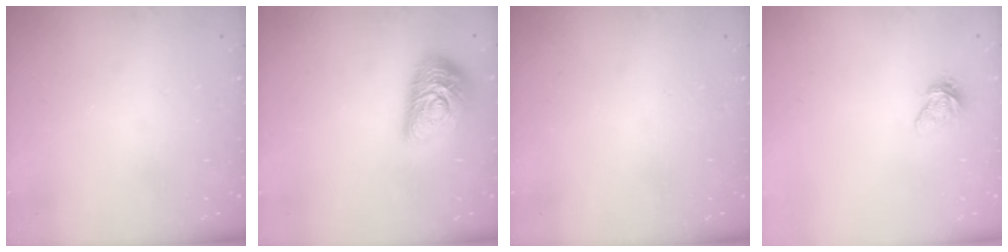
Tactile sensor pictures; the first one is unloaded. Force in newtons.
{"total": 16.1, "press": 16.1, "slide": 1.0}
{"total": 0.0}
{"total": 6.0, "press": 5.9, "slide": 0.5}